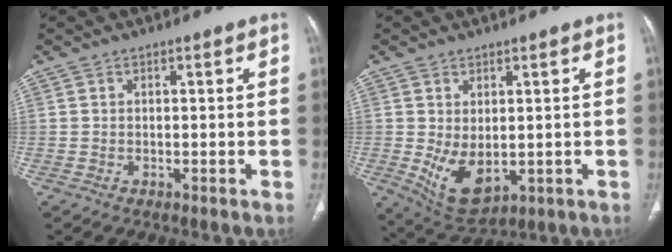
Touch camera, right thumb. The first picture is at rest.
{"total": 8.2, "force": [-0.7, 4.7, 6.7], "torque": [-0.109, -0.012, 0.014]}